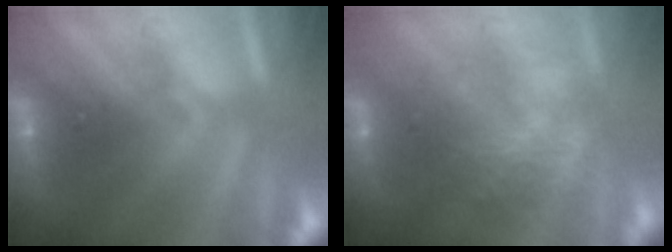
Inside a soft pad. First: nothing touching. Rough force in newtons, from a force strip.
{"total": 5.6}